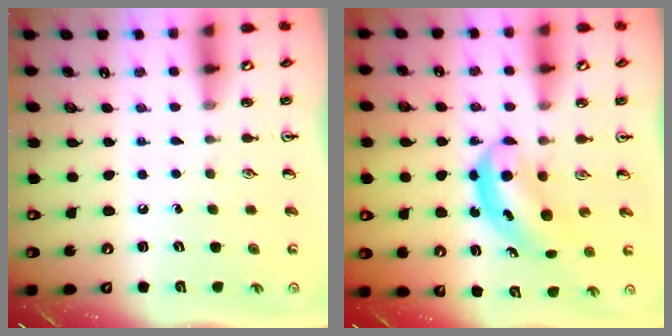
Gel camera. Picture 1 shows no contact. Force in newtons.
{"total": 5.1, "press": 5.0, "slide": 0.6}